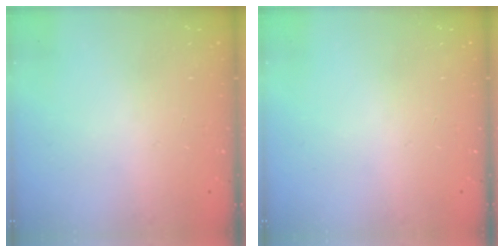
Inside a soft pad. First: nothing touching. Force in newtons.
{"total": 0.0}